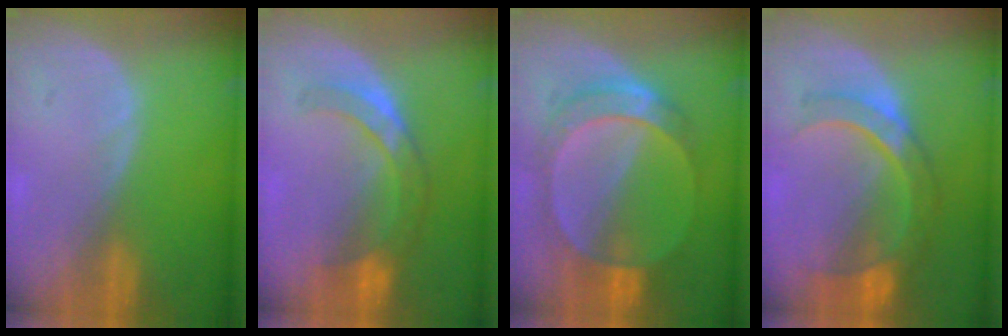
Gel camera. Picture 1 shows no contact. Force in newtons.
{"total": 7.3, "press": 6.4, "slide": 3.6}
{"total": 7.8, "press": 7.5, "slide": 2.0}
{"total": 9.1, "press": 7.9, "slide": 4.5}